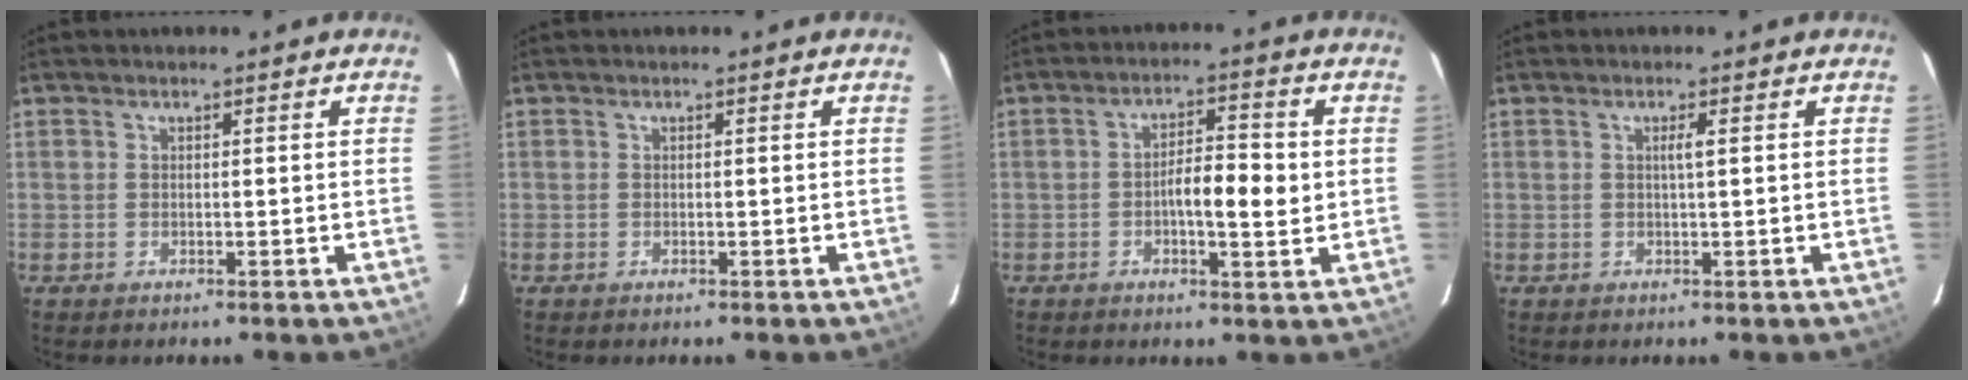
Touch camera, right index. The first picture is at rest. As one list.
[{"total": 0.0}, {"total": 6.6, "force": [-0.5, 1.7, 6.4], "torque": [-0.107, 0.007, -0.010]}, {"total": 1.2, "force": [0.3, -0.2, 1.2], "torque": [-0.022, 0.002, 0.004]}]